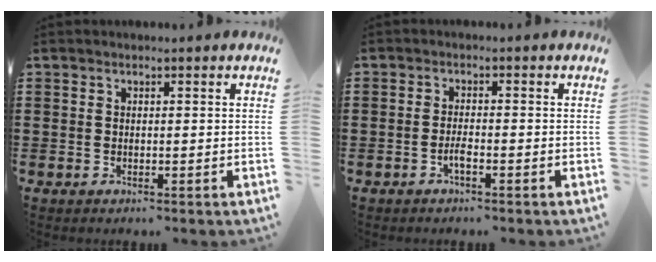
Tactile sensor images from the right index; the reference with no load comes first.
{"total": 2.0, "force": [-1.1, 0.3, 1.7], "torque": [-0.038, -0.003, -0.022]}